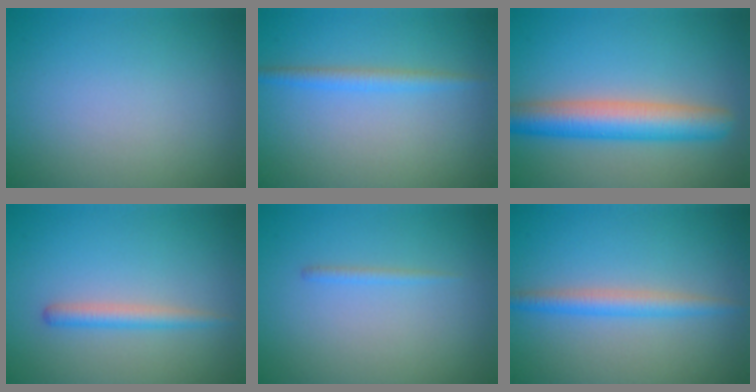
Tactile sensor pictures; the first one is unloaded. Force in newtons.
{"total": 1.9, "press": 1.9, "slide": 0.0}
{"total": 5.9, "press": 5.9, "slide": 0.1}
{"total": 1.9, "press": 1.8, "slide": 0.2}
{"total": 0.8, "press": 0.8, "slide": 0.1}
{"total": 2.5, "press": 2.5, "slide": 0.1}